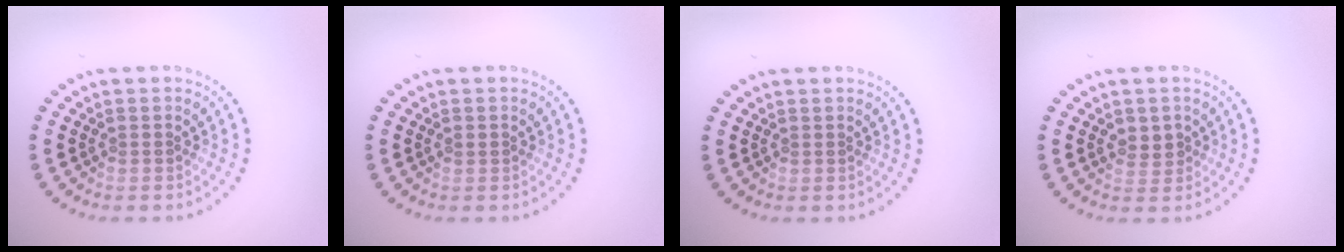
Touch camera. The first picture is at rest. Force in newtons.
{"total": 0.7, "press": 0.7, "slide": 0.1}
{"total": 0.0}
{"total": 1.9, "press": 1.8, "slide": 0.6}